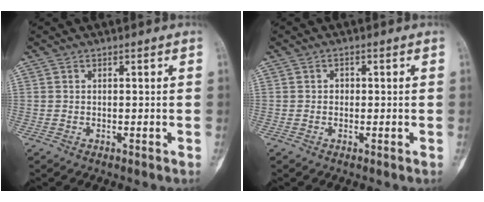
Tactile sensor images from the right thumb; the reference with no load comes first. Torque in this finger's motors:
{"motor_torque": [0.30, 0.15, 0.20, -0.30, -0.01]}